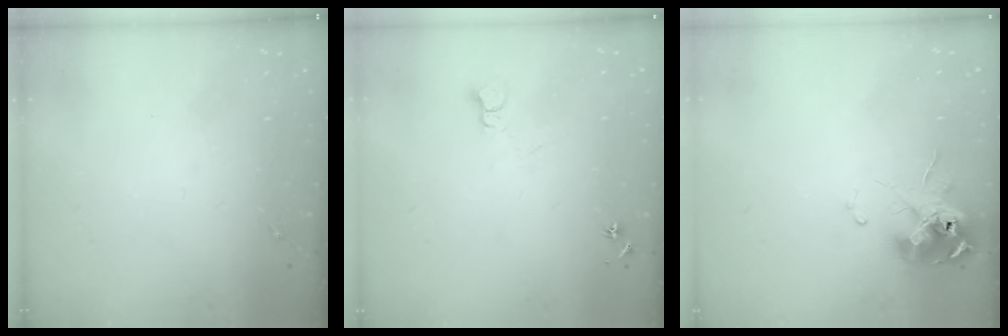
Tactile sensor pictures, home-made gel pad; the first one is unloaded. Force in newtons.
{"total": 4.9, "press": 4.9, "slide": 0.5}
{"total": 12.2, "press": 12.1, "slide": 1.3}